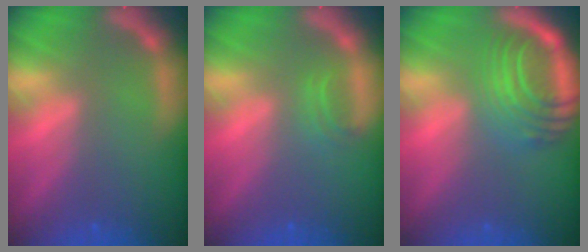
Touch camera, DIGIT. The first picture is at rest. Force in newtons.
{"total": 1.4}
{"total": 8.5}